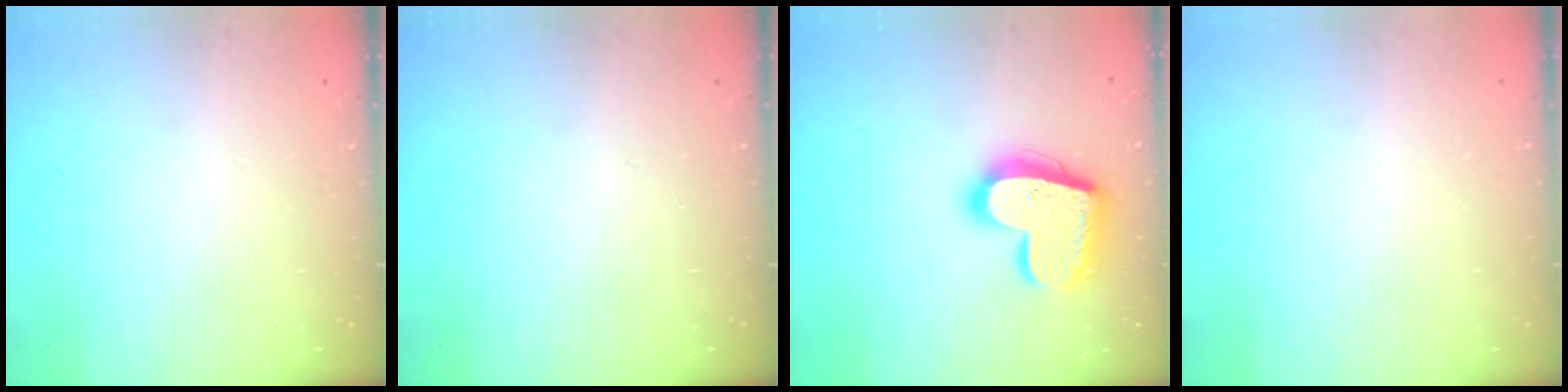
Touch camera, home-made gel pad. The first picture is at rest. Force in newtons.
{"total": 0.0}
{"total": 20.1, "press": 20.0, "slide": 1.7}
{"total": 0.6, "press": 0.5, "slide": 0.2}